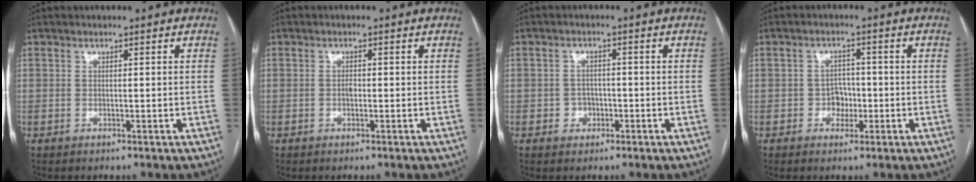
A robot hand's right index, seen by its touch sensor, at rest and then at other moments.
{"total": 1.0, "force": [-0.2, 0.5, 0.8], "torque": [-0.015, 0.002, -0.006]}
{"total": 2.4, "force": [-1.0, 2.1, 0.8], "torque": [-0.006, 0.009, -0.014]}
{"total": 3.1, "force": [-0.9, 2.5, 1.6], "torque": [-0.018, 0.007, -0.014]}